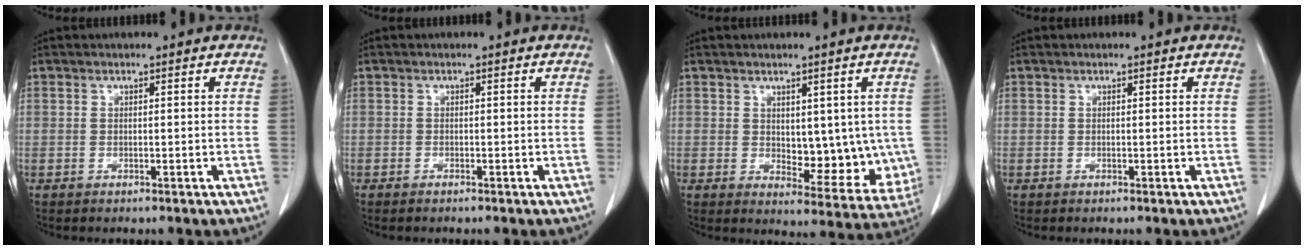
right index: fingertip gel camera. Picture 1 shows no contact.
{"total": 0.7, "force": [-0.6, 0.1, 0.3], "torque": [-0.010, -0.002, -0.008]}
{"total": 9.2, "force": [0.3, 4.9, 7.8], "torque": [-0.082, -0.011, 0.018]}
{"total": 0.0}